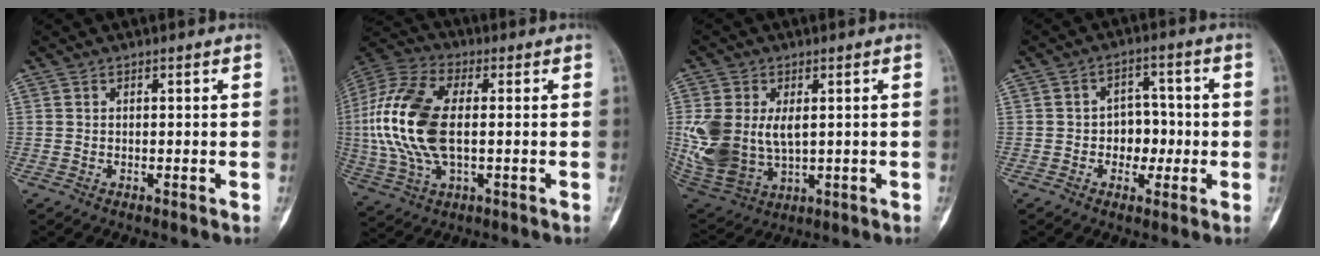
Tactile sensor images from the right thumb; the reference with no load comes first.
{"total": 18.5, "force": [-0.1, 9.9, 15.7], "torque": [-0.347, 0.010, -0.002]}
{"total": 15.0, "force": [0.9, 9.9, 11.3], "torque": [-0.246, -0.013, 0.039]}
{"total": 6.3, "force": [-1.1, 4.9, 3.7], "torque": [-0.011, 0.023, -0.024]}